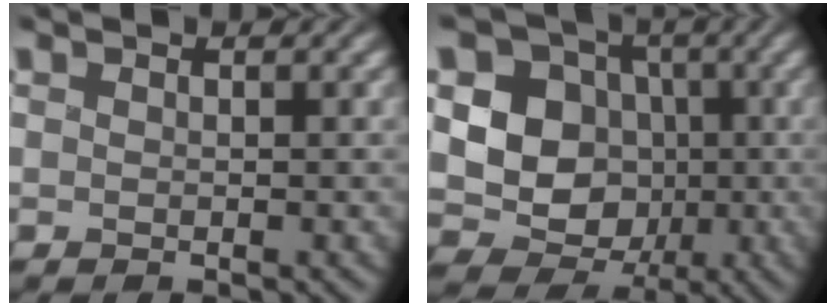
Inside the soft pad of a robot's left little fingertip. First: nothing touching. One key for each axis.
{"total": 10.8, "fx": 0.0, "fy": 10.0, "fz": 4.1, "tx": -0.086, "ty": 0.017, "tz": -0.027}